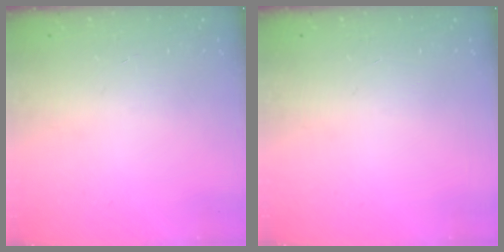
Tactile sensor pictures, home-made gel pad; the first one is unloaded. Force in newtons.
{"total": 0.0}